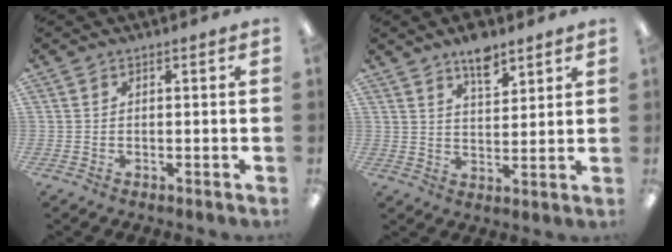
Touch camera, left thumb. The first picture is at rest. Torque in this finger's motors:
{"motor_torque": [0.60, 0.26, 0.40, -0.50, 0.01]}